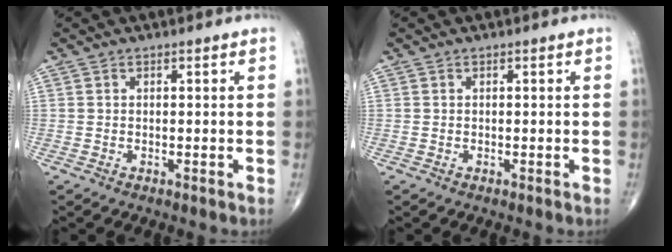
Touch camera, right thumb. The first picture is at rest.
{"total": 0.0}